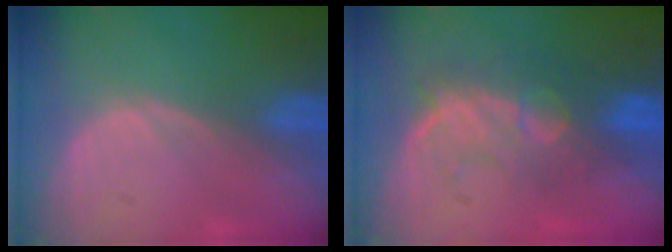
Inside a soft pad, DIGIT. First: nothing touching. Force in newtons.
{"total": 8.6, "press": 8.1, "slide": 2.9}